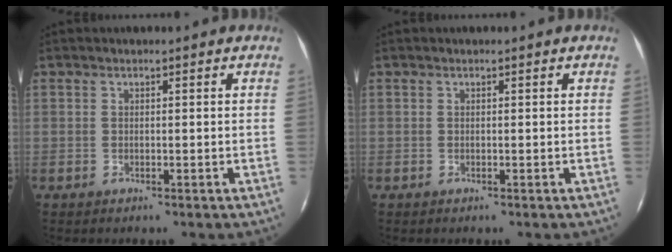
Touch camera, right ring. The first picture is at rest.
{"total": 0.0}